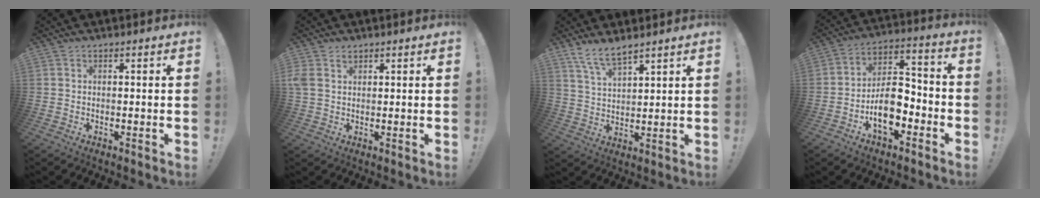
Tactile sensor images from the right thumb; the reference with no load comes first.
{"total": 3.4, "force": [2.0, 2.2, 1.7], "torque": [-0.025, -0.008, 0.038]}
{"total": 7.1, "force": [6.0, 1.6, 3.6], "torque": [-0.077, -0.030, 0.111]}
{"total": 12.6, "force": [-5.8, 7.3, 8.5], "torque": [-0.151, 0.034, -0.100]}